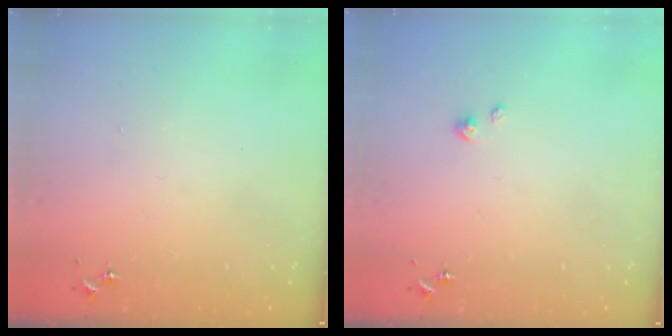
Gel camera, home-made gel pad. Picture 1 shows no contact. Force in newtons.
{"total": 2.4, "press": 2.4, "slide": 0.3}